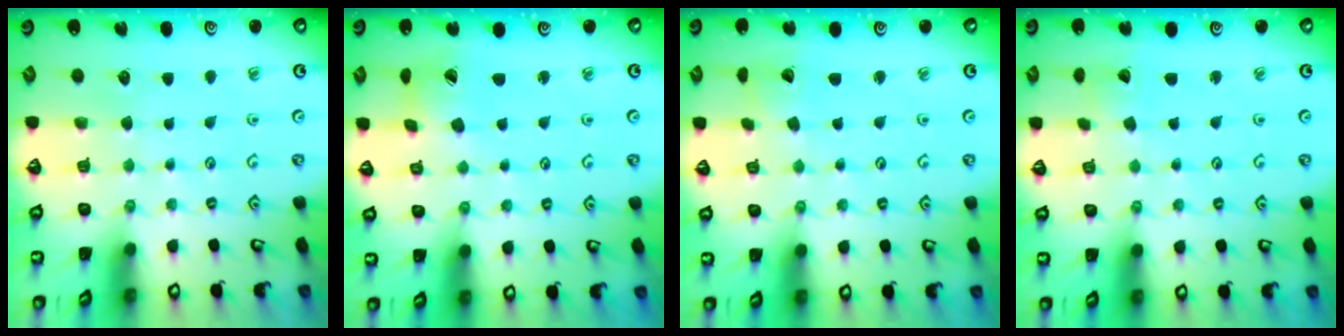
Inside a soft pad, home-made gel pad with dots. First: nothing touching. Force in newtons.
{"total": 4.9, "press": 4.9, "slide": 0.5}
{"total": 2.3, "press": 2.3, "slide": 0.3}
{"total": 2.4, "press": 2.4, "slide": 0.2}